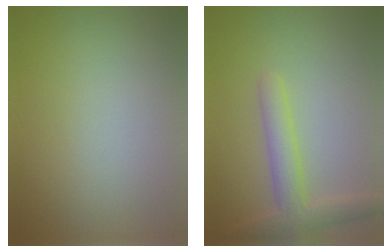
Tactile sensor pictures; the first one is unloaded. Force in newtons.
{"total": 3.5, "press": 3.5, "slide": 0.2}